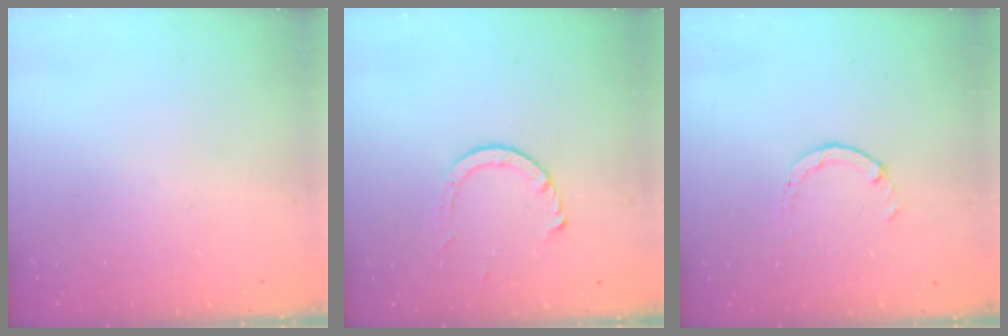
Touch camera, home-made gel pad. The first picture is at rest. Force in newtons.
{"total": 3.9, "press": 3.9, "slide": 0.4}
{"total": 1.1, "press": 1.1, "slide": 0.2}